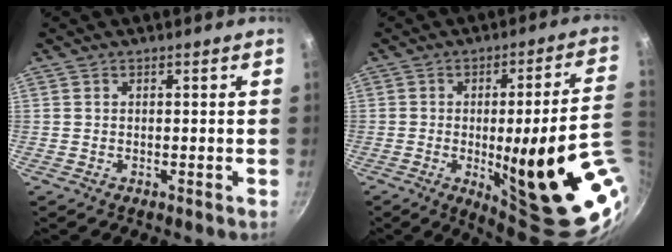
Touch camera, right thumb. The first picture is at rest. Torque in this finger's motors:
{"motor_torque": [1.72, 3.29, 1.86, -0.91, 0.25]}